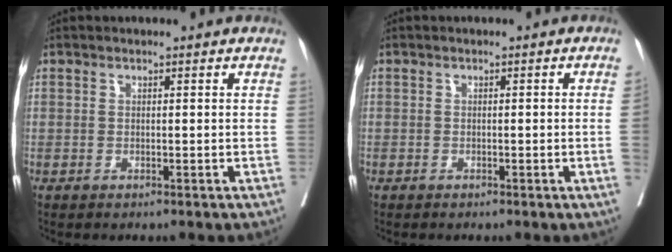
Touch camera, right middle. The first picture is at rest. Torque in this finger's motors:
{"motor_torque": [1.22, -0.92, -0.01, -0.21]}